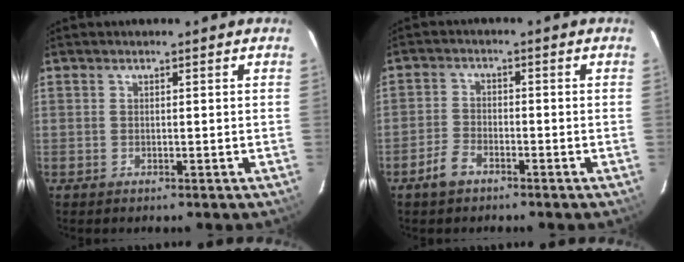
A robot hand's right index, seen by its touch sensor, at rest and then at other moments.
{"total": 4.1, "force": [-2.9, 2.1, 2.0], "torque": [-0.054, 0.005, -0.055]}